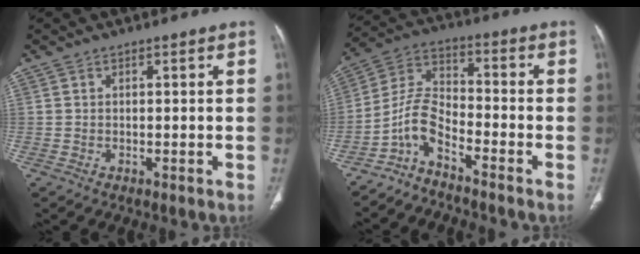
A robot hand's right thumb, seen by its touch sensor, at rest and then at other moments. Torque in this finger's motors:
{"motor_torque": [-0.13, 0.34, 0.02, -0.33, 0.02]}